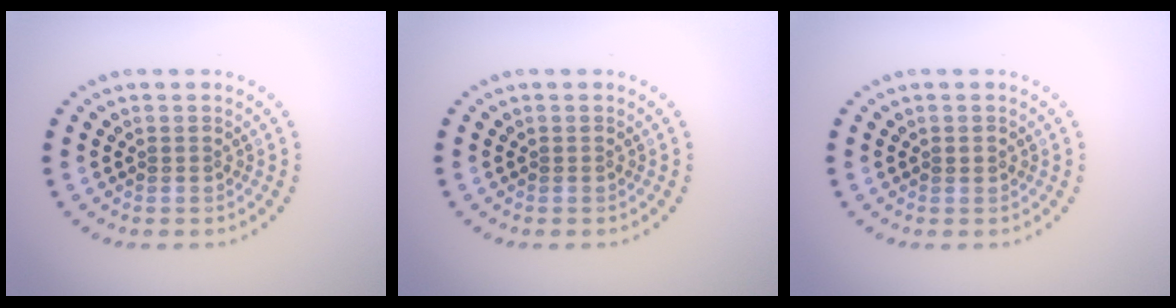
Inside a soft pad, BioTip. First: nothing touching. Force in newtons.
{"total": 0.0}
{"total": 0.8, "press": 0.8, "slide": 0.1}